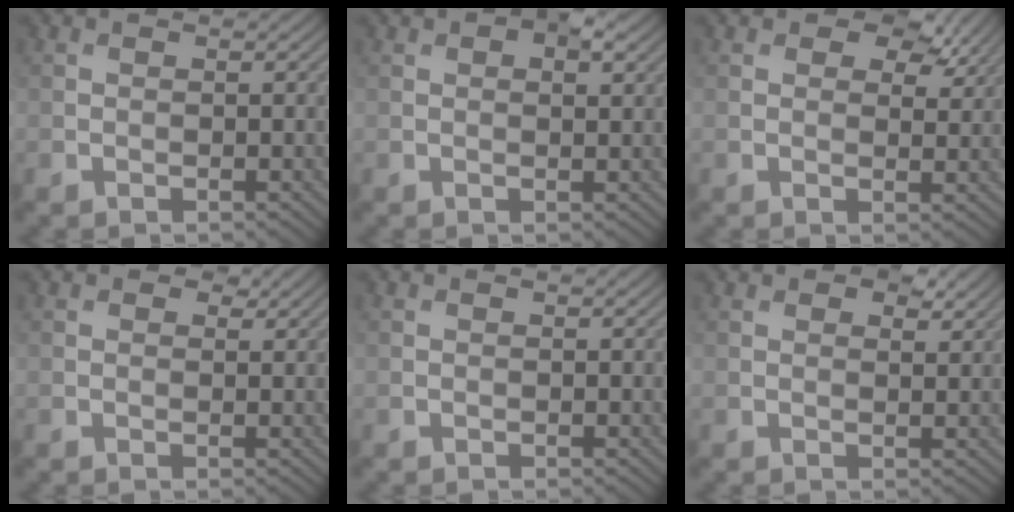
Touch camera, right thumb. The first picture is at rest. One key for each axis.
{"total": 5.1, "fx": 2.8, "fy": 2.2, "fz": 3.7, "tx": -0.061, "ty": 0.008, "tz": 0.043}
{"total": 6.1, "fx": 3.8, "fy": 3.2, "fz": 3.6, "tx": -0.048, "ty": -0.004, "tz": 0.055}
{"total": 1.3, "fx": 0.8, "fy": 0.7, "fz": 0.6, "tx": -0.009, "ty": -0.002, "tz": 0.012}
{"total": 0.0}
{"total": 3.9, "fx": 2.6, "fy": 1.7, "fz": 2.3, "tx": -0.039, "ty": -0.001, "tz": 0.039}